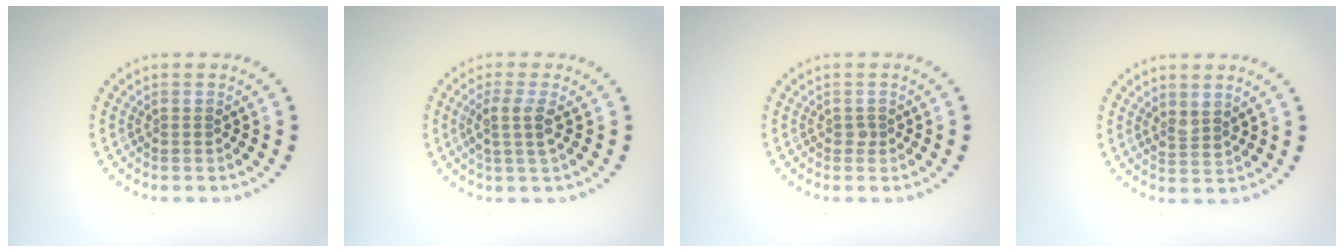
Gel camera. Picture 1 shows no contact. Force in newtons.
{"total": 2.4, "press": 2.0, "slide": 1.4}
{"total": 0.6, "press": 0.5, "slide": 0.4}
{"total": 1.4, "press": 1.1, "slide": 0.8}